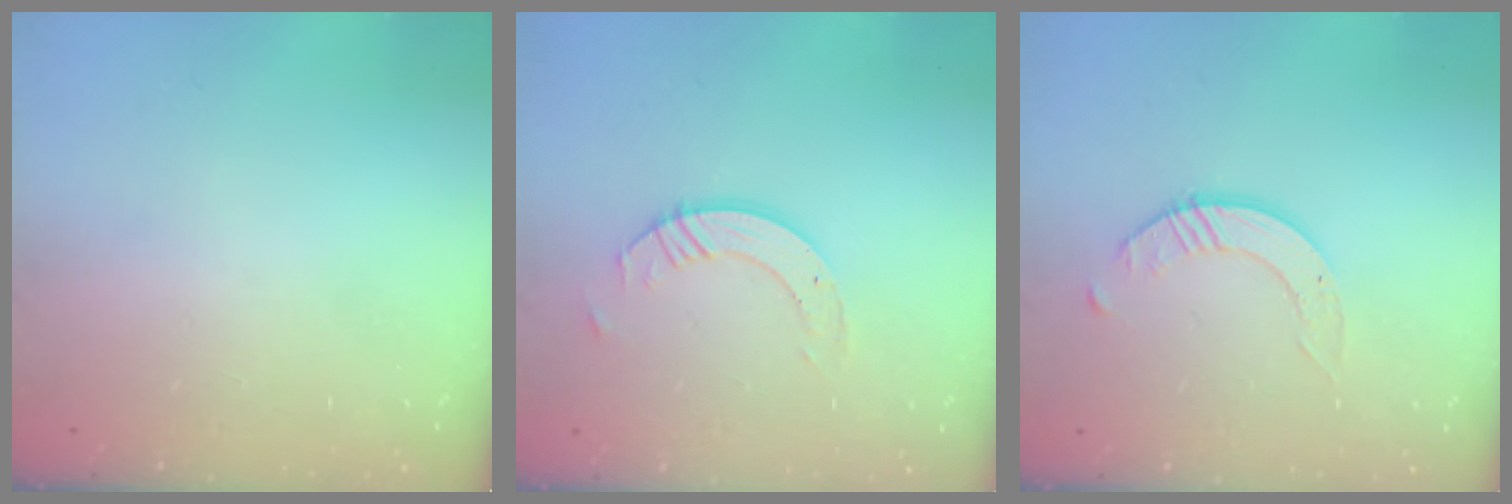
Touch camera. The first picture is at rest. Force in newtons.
{"total": 6.5, "press": 6.4, "slide": 0.7}
{"total": 1.6, "press": 1.6, "slide": 0.2}